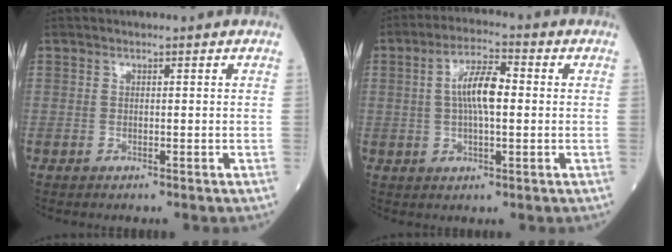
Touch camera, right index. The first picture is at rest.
{"total": 7.2, "force": [0.7, 1.9, 6.9], "torque": [-0.133, 0.015, 0.010]}